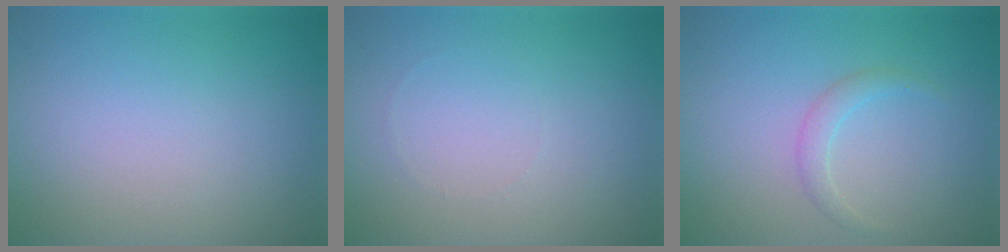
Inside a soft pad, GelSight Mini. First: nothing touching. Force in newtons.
{"total": 0.0}
{"total": 1.3, "press": 1.3, "slide": 0.2}